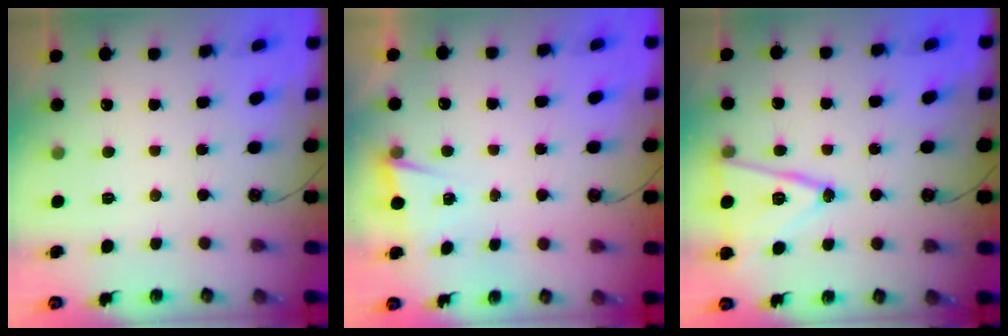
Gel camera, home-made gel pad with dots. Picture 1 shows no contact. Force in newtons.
{"total": 2.4, "press": 2.2, "slide": 1.1}
{"total": 14.6, "press": 14.2, "slide": 3.3}